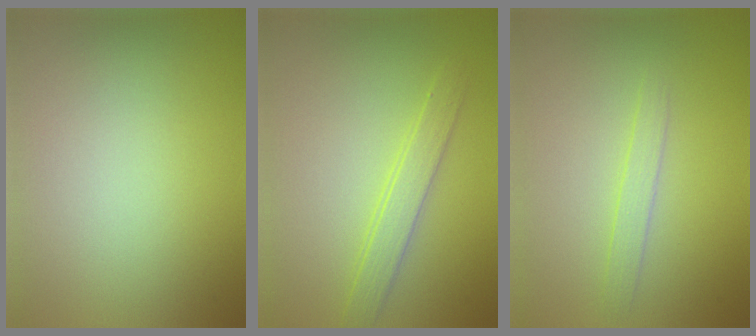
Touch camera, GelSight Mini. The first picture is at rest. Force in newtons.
{"total": 1.7, "press": 1.7, "slide": 0.1}
{"total": 1.3, "press": 1.3, "slide": 0.1}